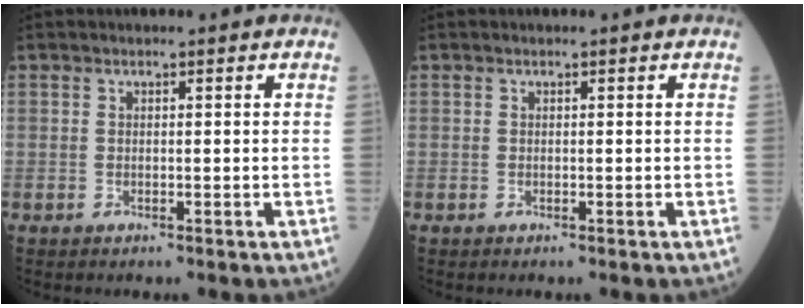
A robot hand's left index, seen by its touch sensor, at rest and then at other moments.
{"total": 0.0}